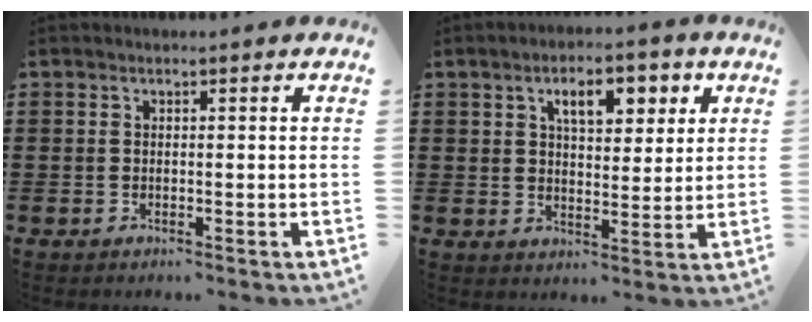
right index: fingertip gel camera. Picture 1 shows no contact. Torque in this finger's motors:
{"motor_torque": [0.57, 0.42, 0.64, 0.11]}